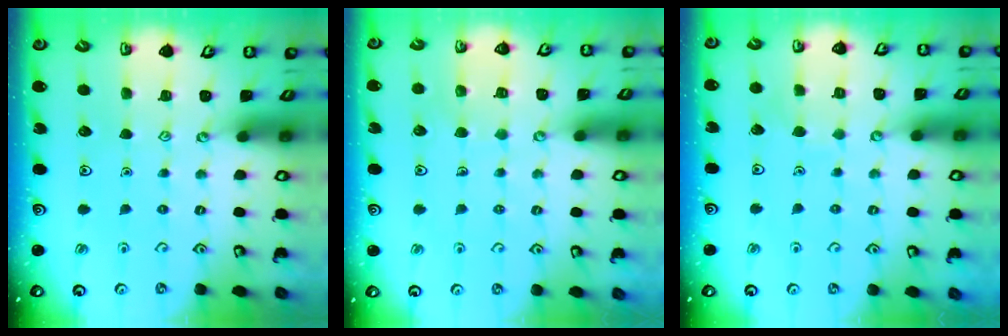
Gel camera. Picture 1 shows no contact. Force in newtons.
{"total": 5.2, "press": 5.2, "slide": 0.4}
{"total": 3.3, "press": 3.3, "slide": 0.5}